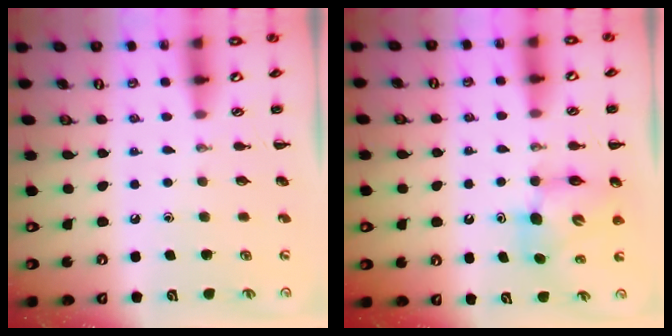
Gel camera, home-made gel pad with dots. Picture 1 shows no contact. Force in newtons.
{"total": 6.9, "press": 6.8, "slide": 1.0}